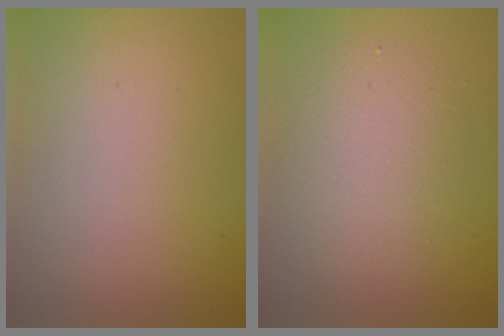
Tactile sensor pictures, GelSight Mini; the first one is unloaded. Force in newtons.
{"total": 3.4, "press": 3.4, "slide": 0.4}